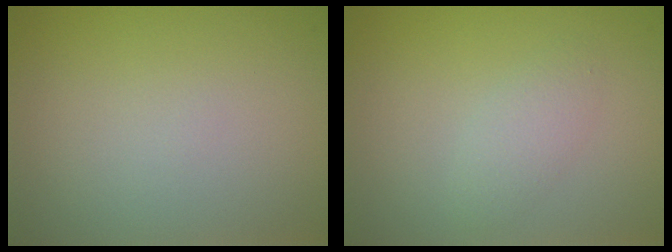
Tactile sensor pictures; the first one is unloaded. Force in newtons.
{"total": 1.7, "press": 1.6, "slide": 0.0}